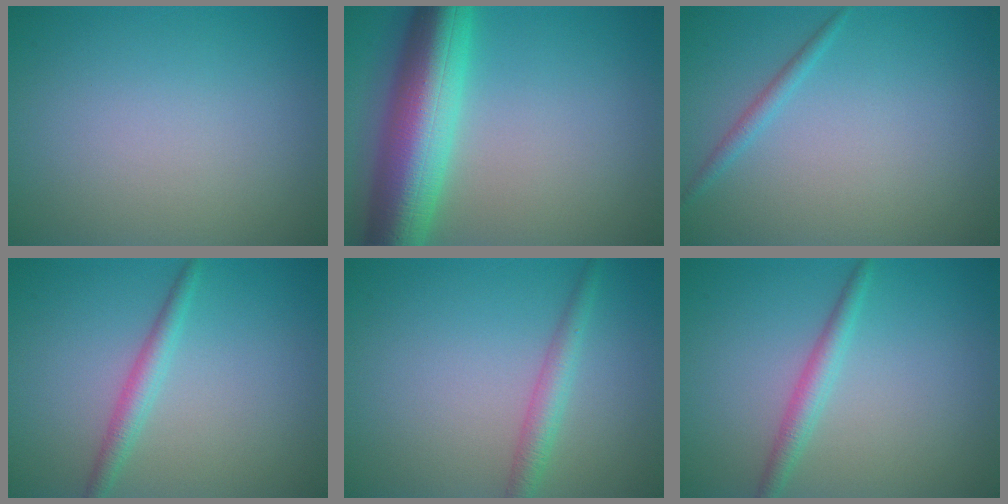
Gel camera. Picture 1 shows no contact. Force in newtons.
{"total": 10.5, "press": 10.5, "slide": 0.2}
{"total": 1.1, "press": 1.1, "slide": 0.0}
{"total": 2.2, "press": 2.1, "slide": 0.0}
{"total": 2.3, "press": 2.3, "slide": 0.1}
{"total": 2.2, "press": 2.1, "slide": 0.0}